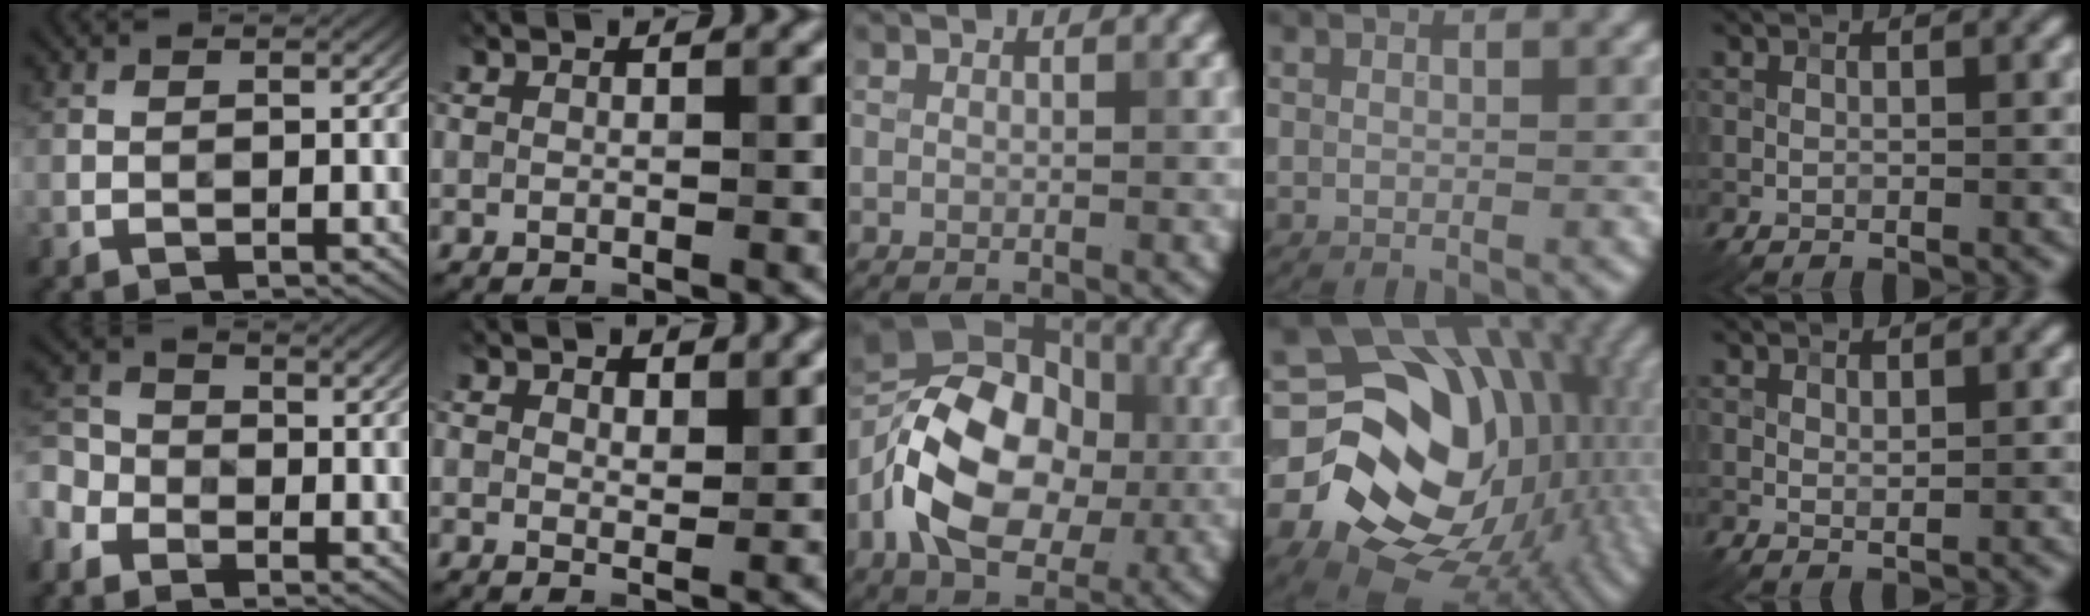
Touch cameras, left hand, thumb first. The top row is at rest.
{"thumb": {"total": 5.0, "force": [-2.1, 3.9, 2.3], "torque": [-0.071, -0.007, -0.053]}, "index": {"total": 1.5, "force": [1.3, 0.8, 0.4], "torque": [-0.009, -0.002, 0.022]}, "middle": {"total": 12.9, "force": [-2.4, 8.9, 9.1], "torque": [-0.168, 0.014, -0.062]}, "ring": {"total": 18.1, "force": [-2.1, 14.5, 10.6], "torque": [-0.161, -0.032, -0.011]}, "little": {"total": 0.6, "force": [0.4, 0.3, 0.4], "torque": [-0.010, -0.003, 0.008]}}